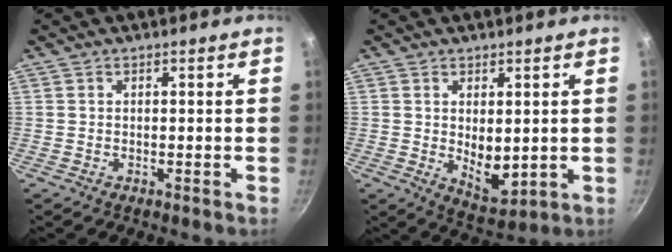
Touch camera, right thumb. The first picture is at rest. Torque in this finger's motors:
{"motor_torque": [-0.40, 0.45, -0.07, 0.10, 0.09]}